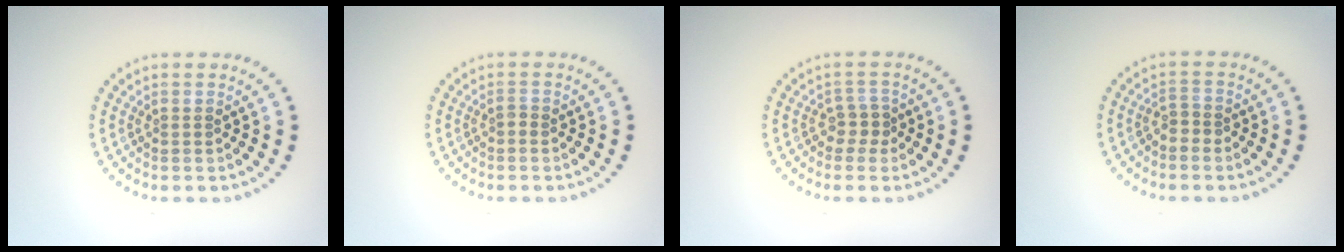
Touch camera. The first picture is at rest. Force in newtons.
{"total": 0.6, "press": 0.4, "slide": 0.4}
{"total": 1.6, "press": 1.3, "slide": 1.0}
{"total": 1.5, "press": 1.2, "slide": 0.8}